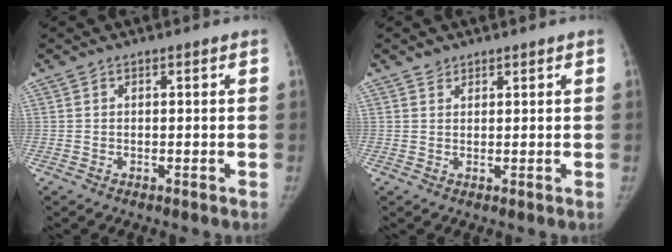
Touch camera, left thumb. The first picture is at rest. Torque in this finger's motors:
{"motor_torque": [0.28, -0.08, 0.30, 0.01, 0.05]}